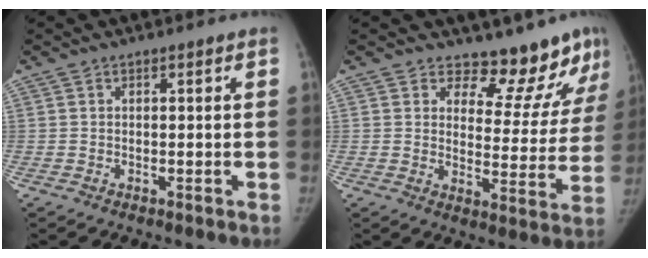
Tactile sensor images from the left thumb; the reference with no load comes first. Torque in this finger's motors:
{"motor_torque": [-0.39, 0.06, -0.19, 0.25, -0.17]}